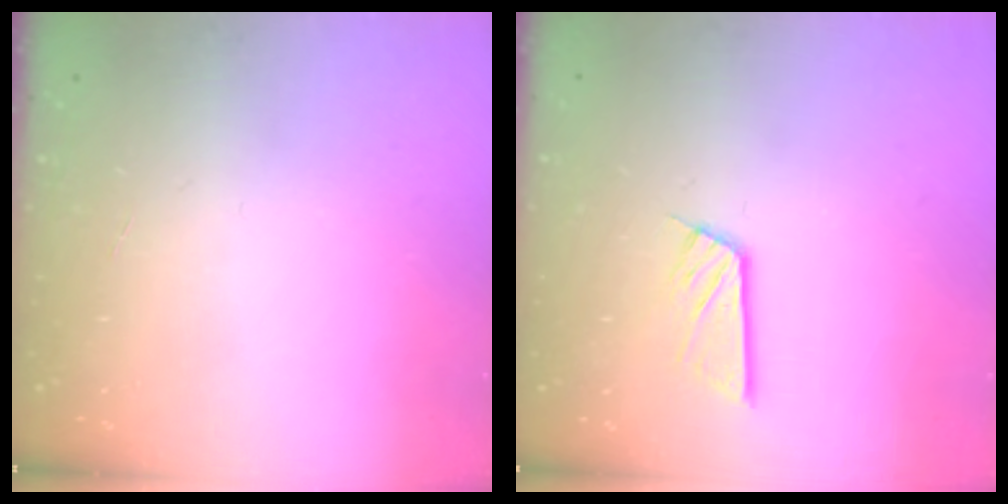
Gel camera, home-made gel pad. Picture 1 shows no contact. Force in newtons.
{"total": 7.5, "press": 7.5, "slide": 0.7}